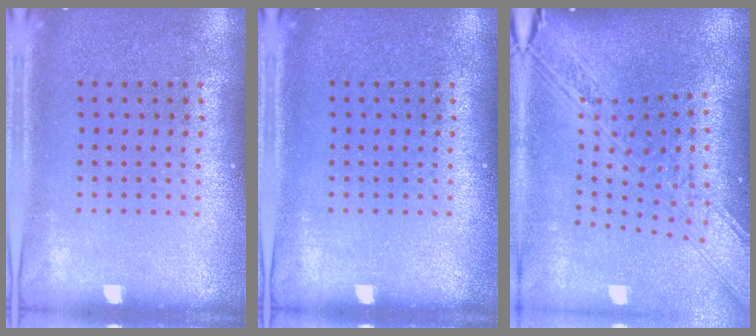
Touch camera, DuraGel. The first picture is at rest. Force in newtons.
{"total": 0.0}
{"total": 3.4, "press": 2.5, "slide": 2.3}